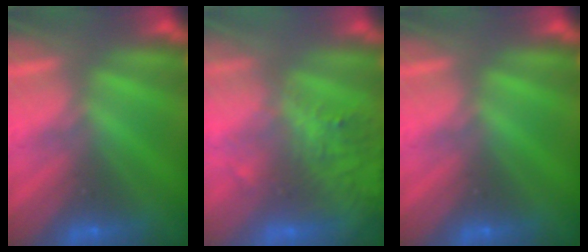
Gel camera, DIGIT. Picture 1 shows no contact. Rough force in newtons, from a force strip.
{"total": 7.0}
{"total": 0.0}